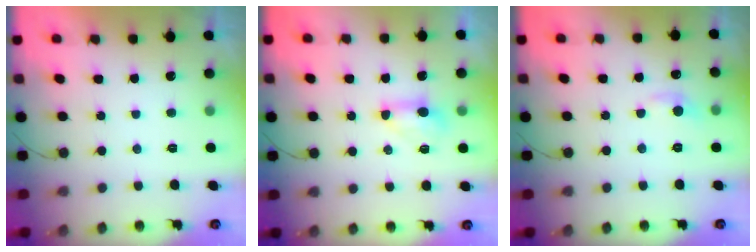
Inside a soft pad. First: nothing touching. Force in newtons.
{"total": 5.2, "press": 5.1, "slide": 0.6}
{"total": 7.0, "press": 6.9, "slide": 0.7}